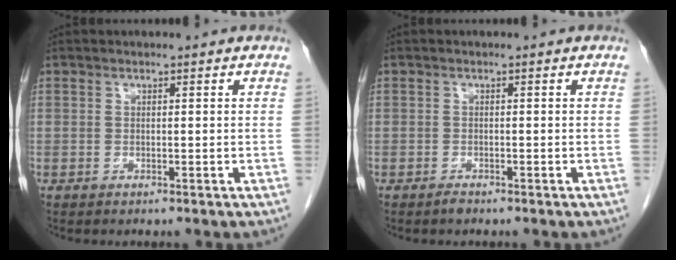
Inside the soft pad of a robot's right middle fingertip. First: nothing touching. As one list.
[{"total": 0.7, "force": [-0.7, 0.2, 0.2], "torque": [-0.006, -0.001, -0.011]}]